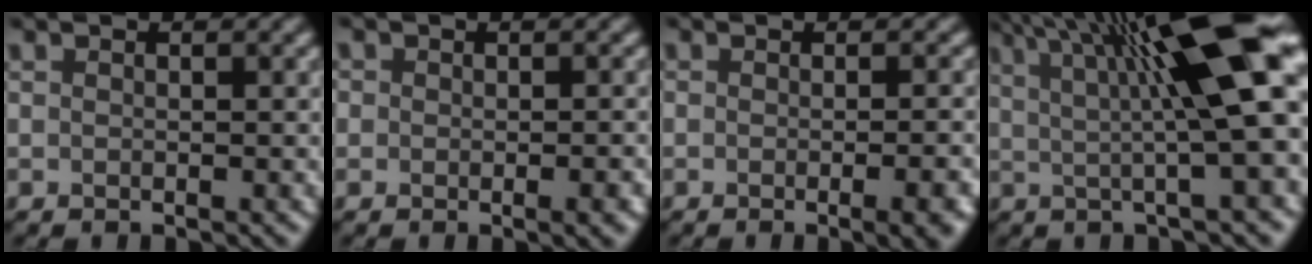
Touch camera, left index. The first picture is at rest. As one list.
[{"total": 2.8, "force": [-0.4, 1.9, 2.0], "torque": [-0.002, 0.003, -0.009]}, {"total": 4.8, "force": [-1.7, 1.7, 4.2], "torque": [-0.033, -0.001, -0.012]}, {"total": 12.6, "force": [3.8, 2.5, 11.7], "torque": [-0.160, 0.011, 0.057]}]